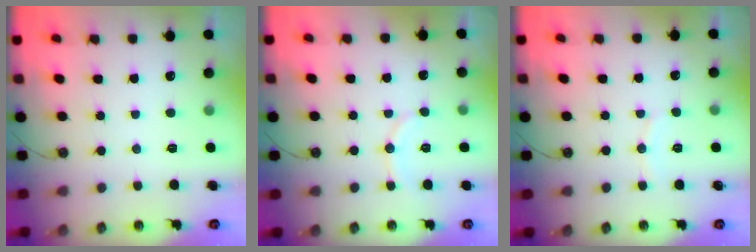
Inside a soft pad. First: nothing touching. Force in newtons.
{"total": 6.4, "press": 6.2, "slide": 1.5}
{"total": 5.9, "press": 5.9, "slide": 0.6}